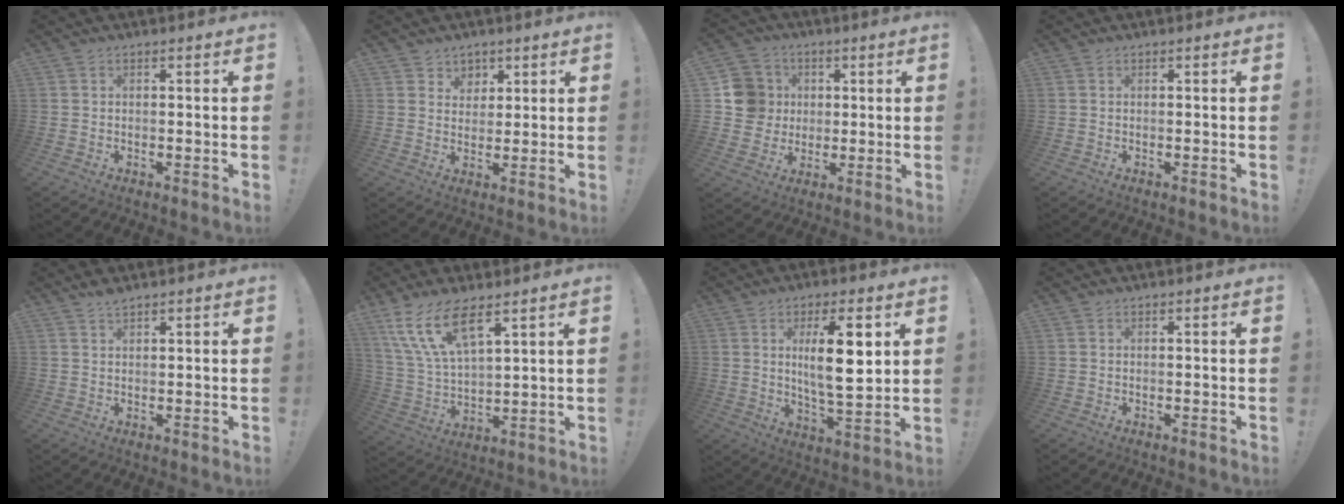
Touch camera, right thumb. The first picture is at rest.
{"total": 4.9, "force": [2.7, 4.0, 0.2], "torque": [-0.009, -0.020, 0.053]}
{"total": 11.6, "force": [1.9, 11.0, 3.1], "torque": [-0.048, 0.001, 0.044]}
{"total": 0.0}
{"total": 2.1, "force": [1.8, 0.2, 1.1], "torque": [-0.017, -0.009, 0.032]}
{"total": 13.8, "force": [8.9, 4.7, 9.4], "torque": [-0.206, -0.037, 0.163]}
{"total": 13.3, "force": [3.5, 3.4, 12.3], "torque": [-0.206, -0.013, 0.048]}
{"total": 0.0}